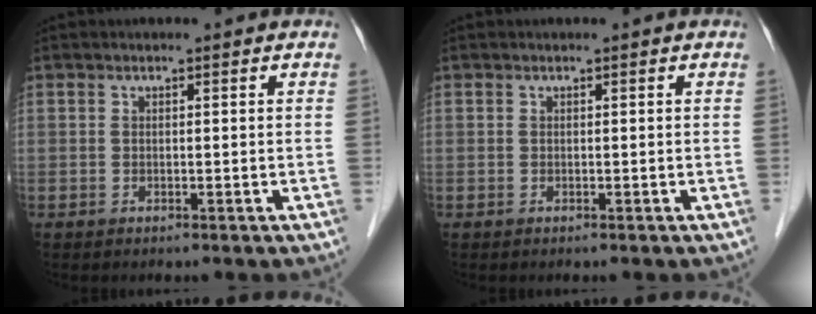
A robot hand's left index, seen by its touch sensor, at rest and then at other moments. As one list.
[{"total": 0.0}]